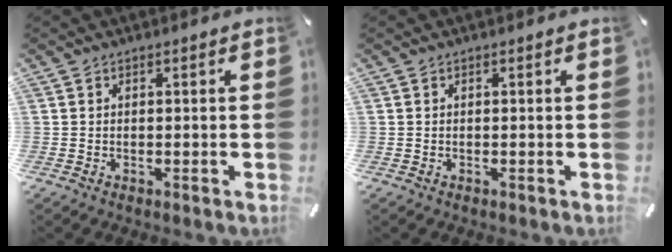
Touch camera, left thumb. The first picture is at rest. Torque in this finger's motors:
{"motor_torque": [0.00, 0.00, -0.03, -0.03, 0.00]}